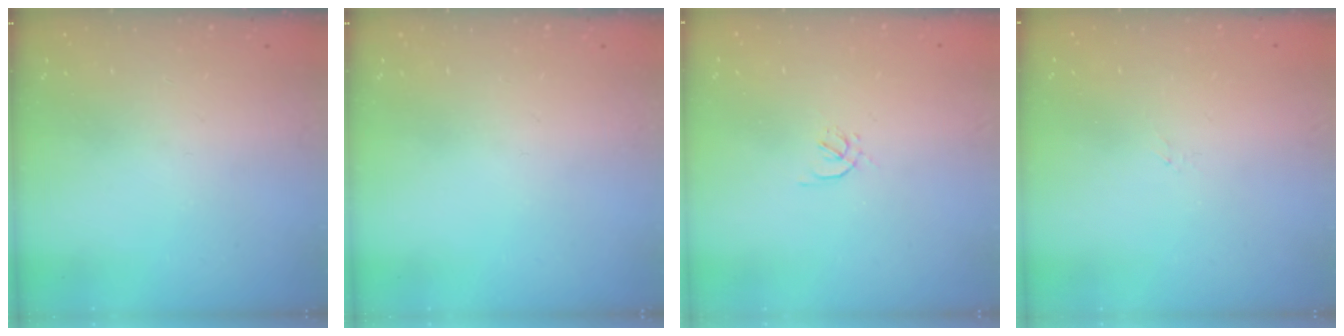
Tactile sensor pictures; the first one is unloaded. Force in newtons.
{"total": 0.0}
{"total": 1.6, "press": 1.6, "slide": 0.4}
{"total": 1.5, "press": 1.4, "slide": 0.3}